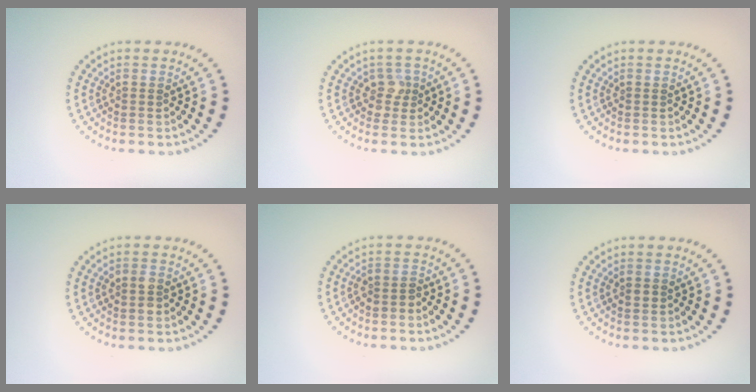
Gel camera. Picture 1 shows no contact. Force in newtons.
{"total": 1.5, "press": 1.2, "slide": 0.9}
{"total": 0.0}
{"total": 1.4, "press": 1.4, "slide": 0.2}
{"total": 1.3, "press": 1.1, "slide": 0.8}
{"total": 0.5, "press": 0.5, "slide": 0.1}